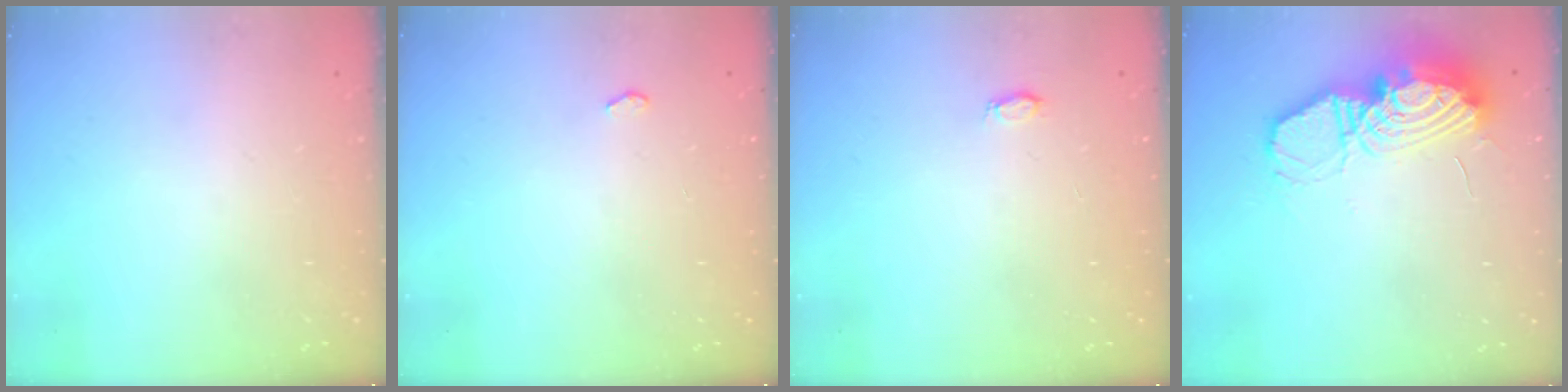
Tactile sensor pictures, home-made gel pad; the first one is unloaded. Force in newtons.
{"total": 2.2, "press": 2.2, "slide": 0.3}
{"total": 2.7, "press": 2.7, "slide": 0.3}
{"total": 17.5, "press": 17.4, "slide": 1.7}